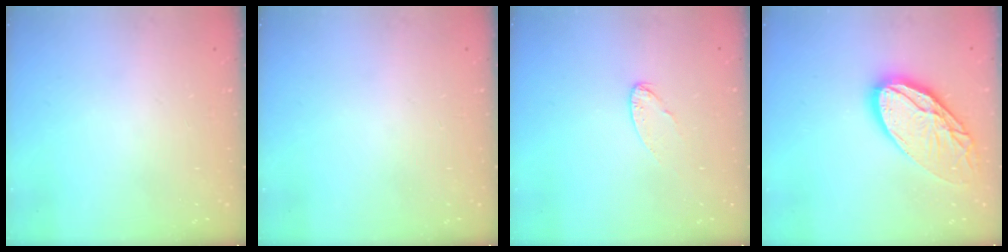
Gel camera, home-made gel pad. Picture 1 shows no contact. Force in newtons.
{"total": 0.0}
{"total": 6.0, "press": 6.0, "slide": 0.5}
{"total": 18.6, "press": 18.5, "slide": 1.9}